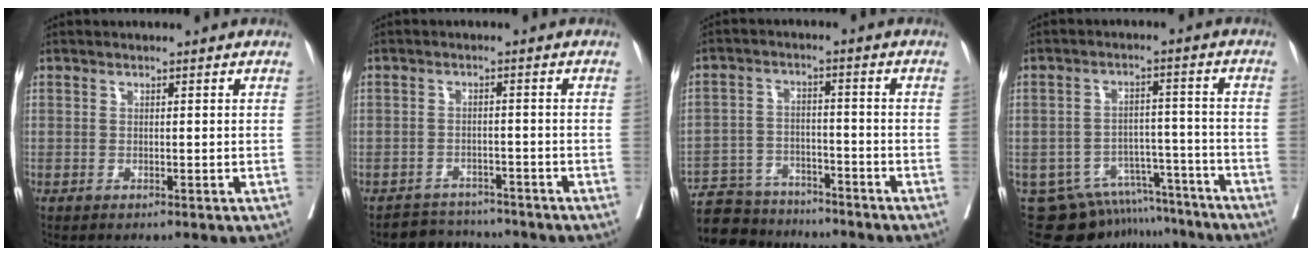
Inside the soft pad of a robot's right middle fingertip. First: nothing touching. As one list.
[{"total": 4.2, "force": [-3.8, 1.2, -1.1], "torque": [0.023, 0.008, -0.060]}, {"total": 12.0, "force": [-11.0, 3.9, 2.7], "torque": [-0.048, 0.013, -0.172]}, {"total": 12.4, "force": [-11.2, 5.1, 1.4], "torque": [-0.012, 0.033, -0.152]}]